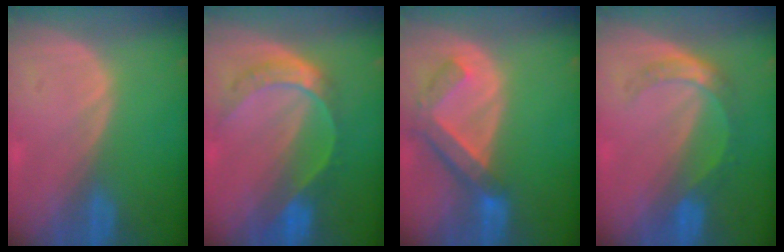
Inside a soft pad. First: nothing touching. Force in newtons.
{"total": 7.7, "press": 6.4, "slide": 4.2}
{"total": 7.0, "press": 6.1, "slide": 3.4}
{"total": 5.4, "press": 4.7, "slide": 2.5}